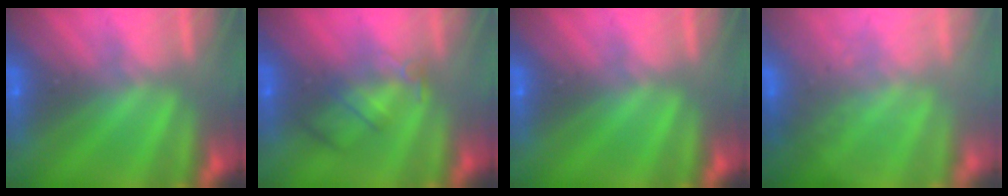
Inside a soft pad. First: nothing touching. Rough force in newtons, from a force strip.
{"total": 2.4}
{"total": 0.0}
{"total": 7.1}